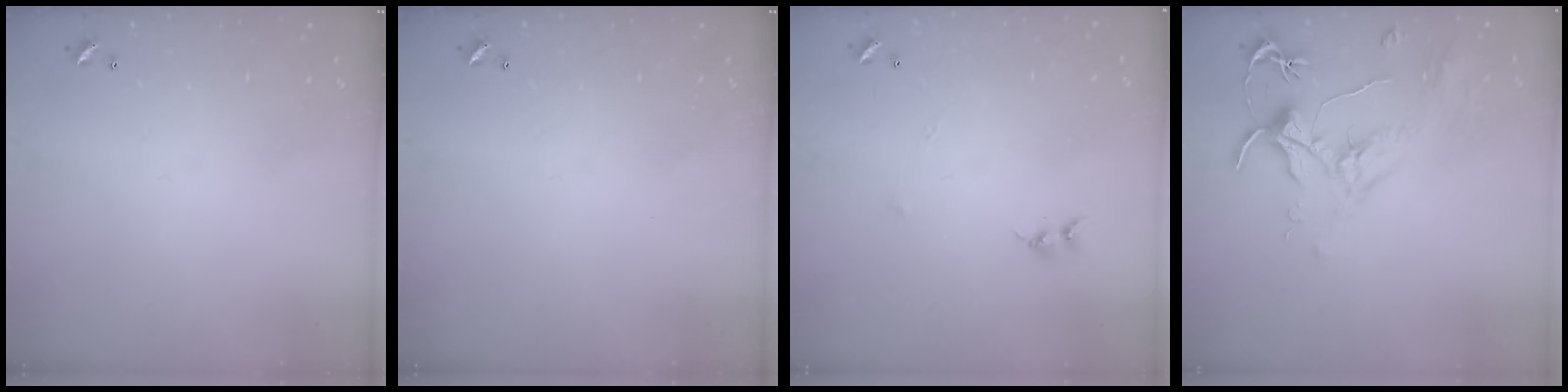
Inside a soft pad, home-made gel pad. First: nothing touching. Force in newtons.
{"total": 0.0}
{"total": 5.8, "press": 5.8, "slide": 0.7}
{"total": 1.8, "press": 1.7, "slide": 0.8}